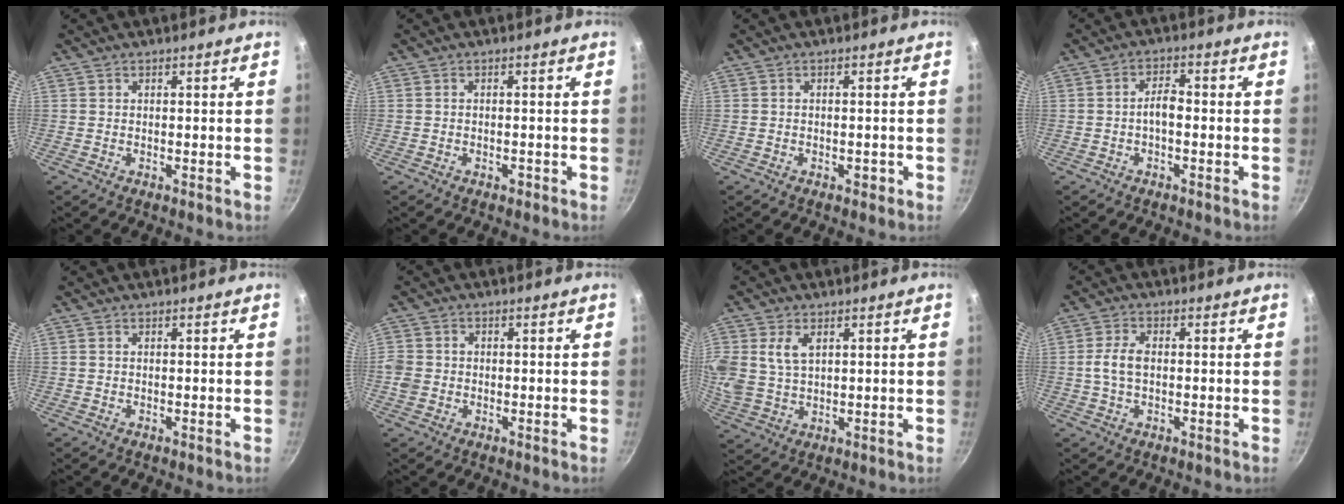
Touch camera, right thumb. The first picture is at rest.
{"total": 0.9, "force": [-0.6, 0.5, 0.4], "torque": [-0.008, 0.004, -0.007]}
{"total": 1.2, "force": [-0.6, 0.8, 0.7], "torque": [-0.007, 0.004, -0.006]}
{"total": 3.3, "force": [-0.9, 1.6, 2.8], "torque": [-0.043, 0.019, -0.019]}
{"total": 0.0}
{"total": 3.8, "force": [-0.7, 3.3, 1.7], "torque": [-0.027, 0.009, -0.017]}
{"total": 10.0, "force": [3.1, 6.8, 6.6], "torque": [-0.142, 0.000, 0.066]}
{"total": 4.7, "force": [-0.1, 2.7, 3.8], "torque": [-0.078, 0.013, -0.006]}